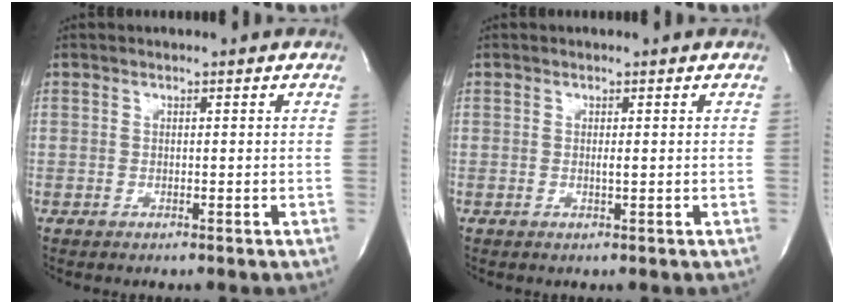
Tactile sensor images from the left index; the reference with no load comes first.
{"total": 0.6, "force": [0.0, 0.0, 0.6], "torque": [-0.016, -0.003, 0.000]}